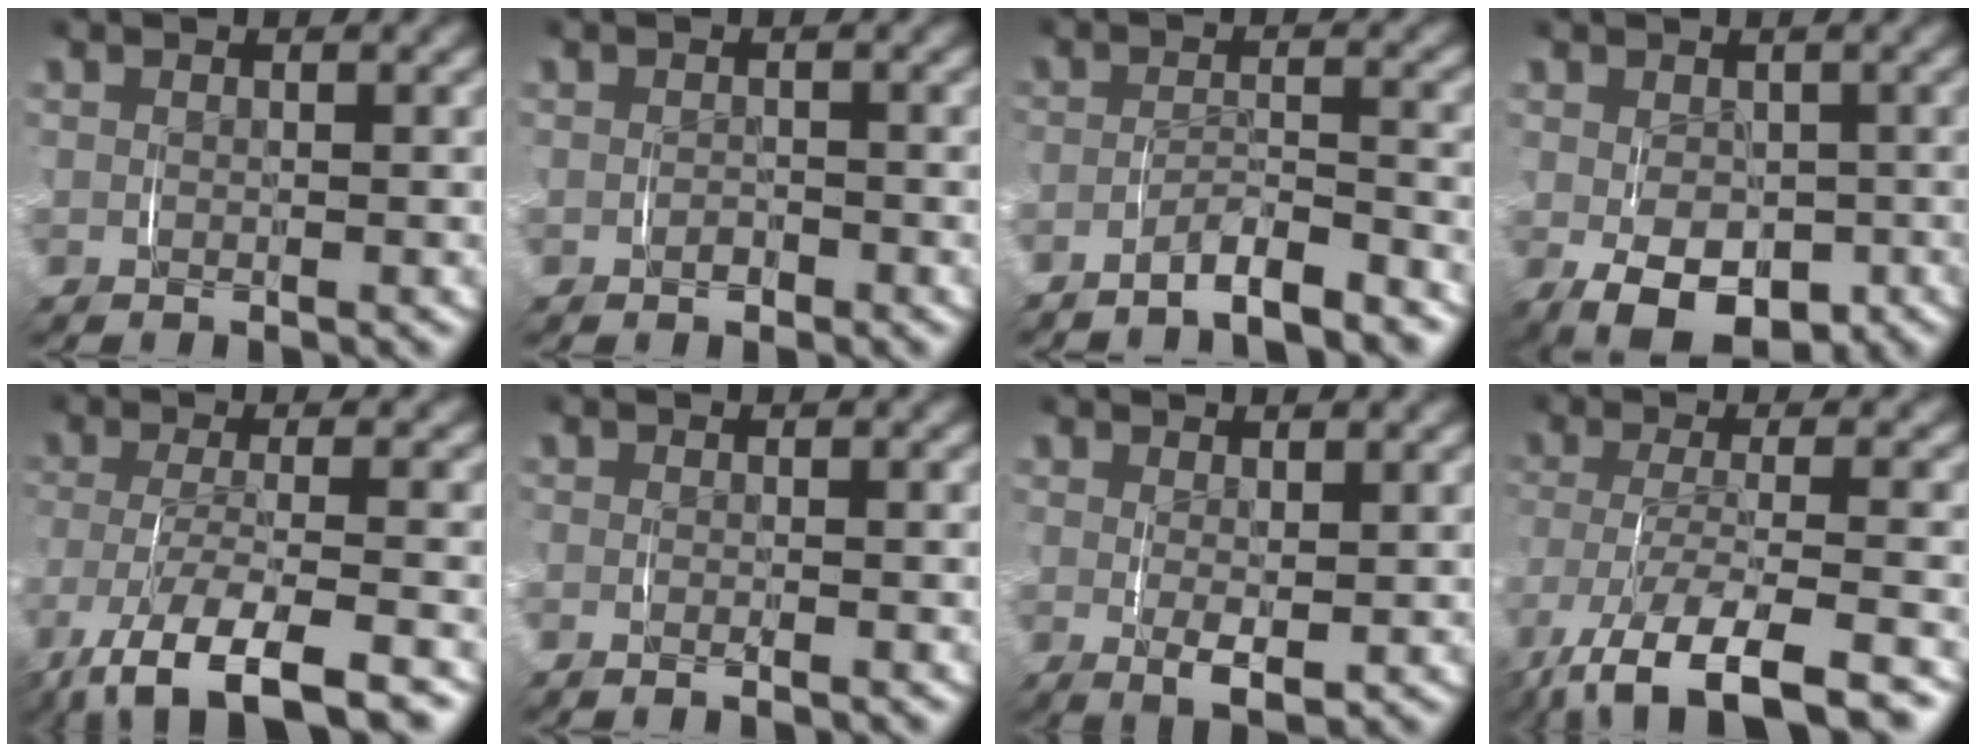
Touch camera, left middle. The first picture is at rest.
{"total": 1.0, "force": [-0.8, 0.7, 0.3], "torque": [-0.005, -0.005, -0.013]}
{"total": 3.7, "force": [-3.6, 0.0, 1.0], "torque": [-0.011, -0.003, -0.070]}
{"total": 6.4, "force": [-3.0, 3.6, 4.4], "torque": [-0.085, -0.037, -0.029]}
{"total": 8.9, "force": [-6.3, 2.5, 5.7], "torque": [-0.120, -0.035, -0.085]}
{"total": 0.6, "force": [-0.6, -0.1, 0.0], "torque": [-0.003, 0.001, -0.015]}
{"total": 2.4, "force": [0.2, 0.6, 2.3], "torque": [-0.034, -0.012, 0.009]}
{"total": 9.8, "force": [-7.2, 2.9, 5.9], "torque": [-0.127, -0.036, -0.096]}